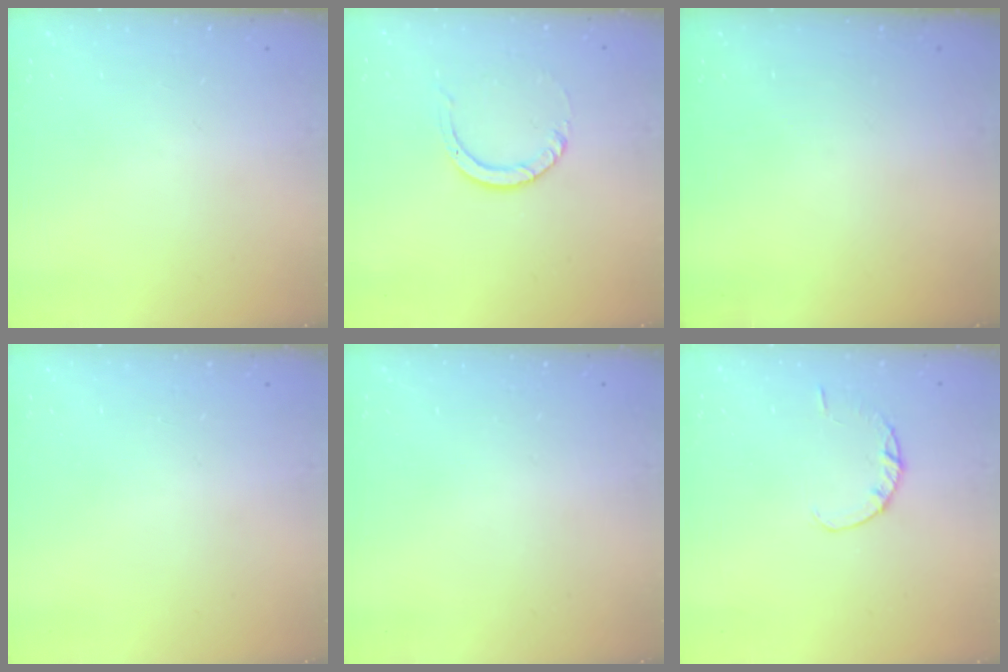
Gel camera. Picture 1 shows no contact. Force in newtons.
{"total": 3.6, "press": 3.6, "slide": 0.4}
{"total": 0.0}
{"total": 2.6, "press": 2.6, "slide": 0.2}
{"total": 2.6, "press": 2.6, "slide": 0.2}
{"total": 1.8, "press": 1.8, "slide": 0.3}